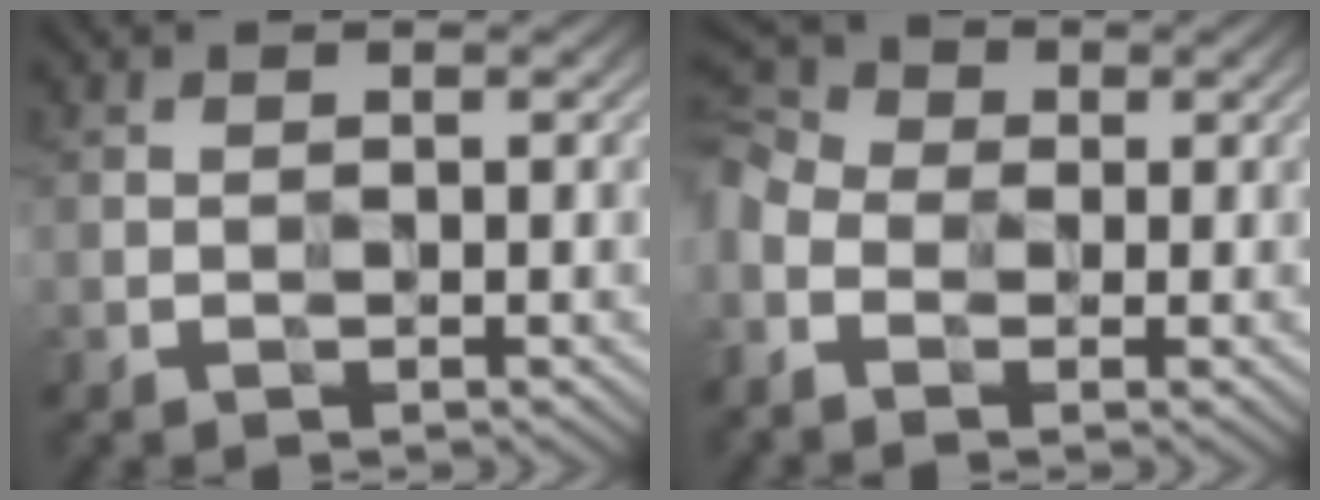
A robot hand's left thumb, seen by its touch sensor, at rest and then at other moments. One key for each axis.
{"total": 6.8, "fx": -1.8, "fy": 5.2, "fz": 4.0, "tx": -0.116, "ty": 0.004, "tz": -0.040}